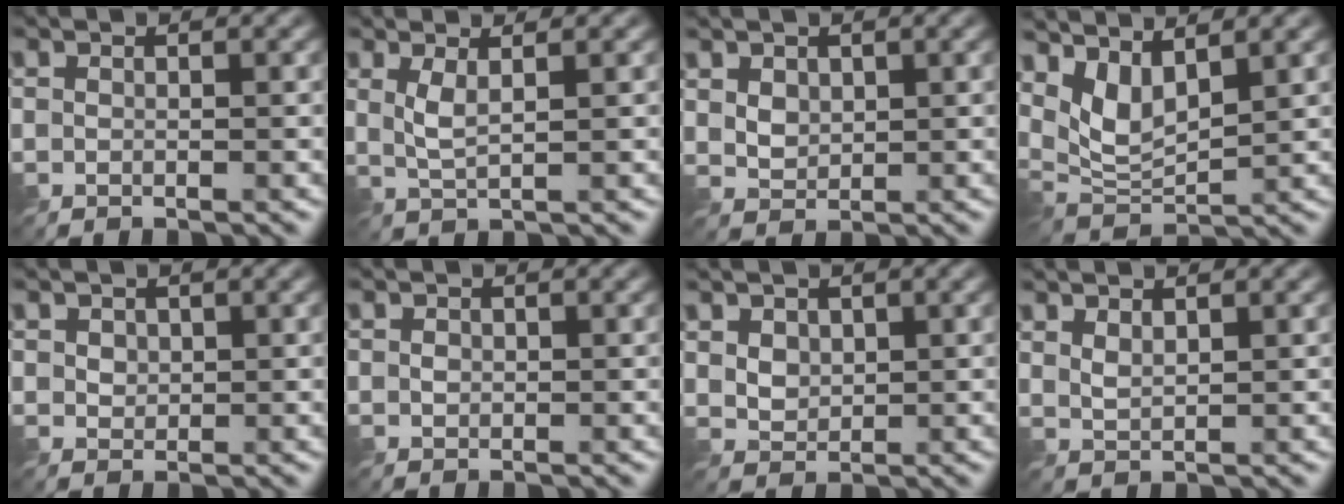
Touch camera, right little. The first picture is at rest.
{"total": 1.9, "force": [0.6, 0.3, 1.8], "torque": [-0.043, -0.005, 0.013]}
{"total": 2.1, "force": [0.9, 1.5, 1.1], "torque": [-0.032, -0.005, 0.021]}
{"total": 4.7, "force": [2.5, 1.9, 3.4], "torque": [-0.080, -0.011, 0.053]}
{"total": 1.2, "force": [0.5, 1.0, 0.4], "torque": [-0.017, -0.005, 0.011]}
{"total": 0.7, "force": [0.0, 0.6, 0.3], "torque": [-0.008, -0.002, 0.000]}
{"total": 2.4, "force": [1.1, 1.8, 1.2], "torque": [-0.042, -0.003, 0.029]}
{"total": 1.4, "force": [1.1, 0.4, 0.9], "torque": [-0.024, -0.002, 0.024]}